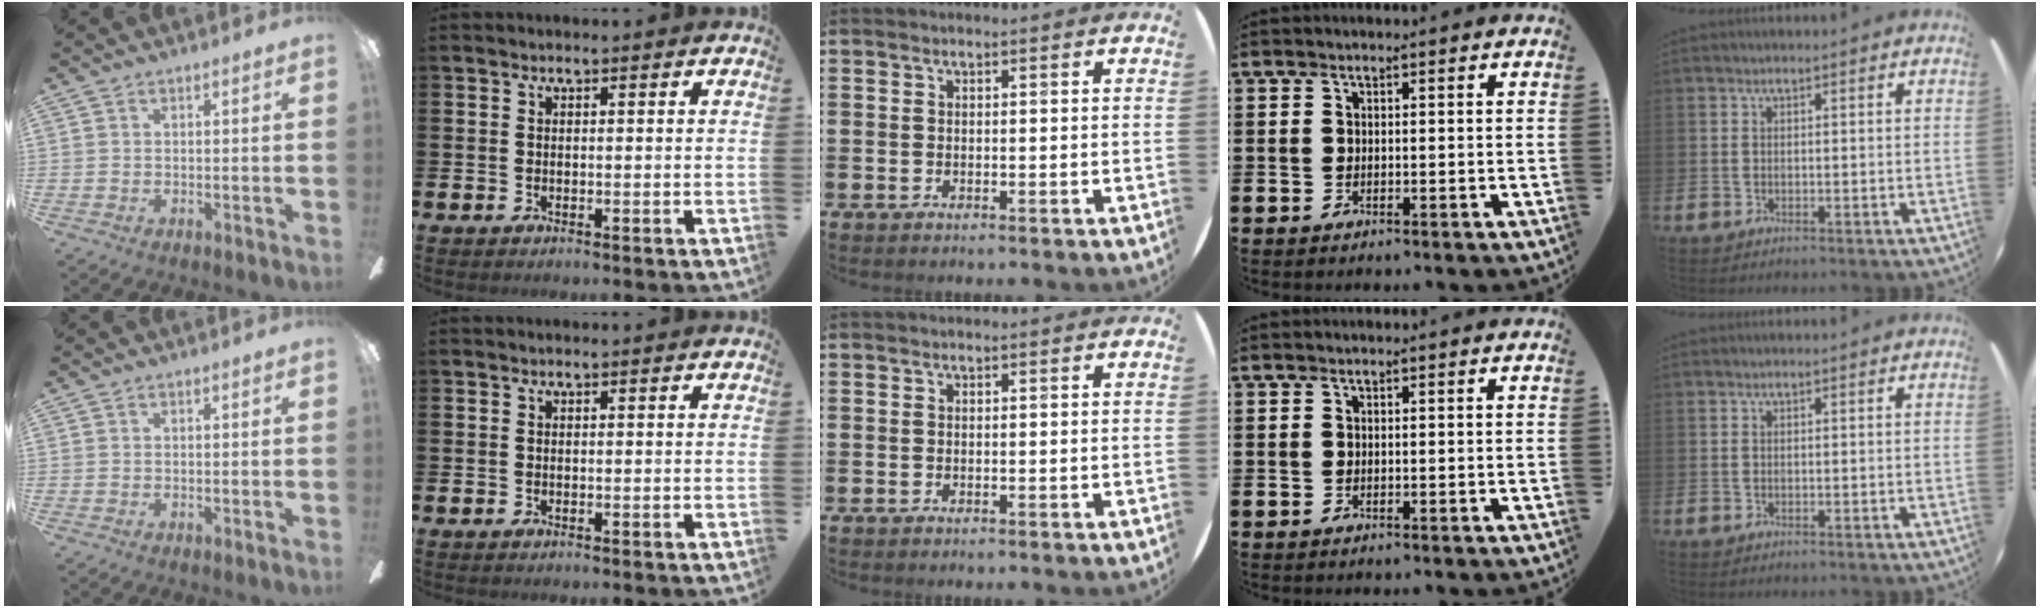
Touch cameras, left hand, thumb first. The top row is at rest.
{}